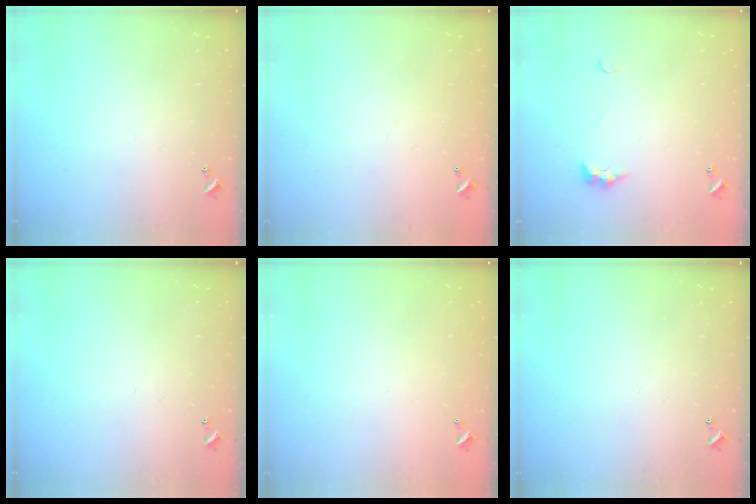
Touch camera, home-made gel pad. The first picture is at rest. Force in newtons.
{"total": 2.8, "press": 2.8, "slide": 0.1}
{"total": 2.2, "press": 2.1, "slide": 0.7}
{"total": 0.0}
{"total": 3.0, "press": 3.0, "slide": 0.1}
{"total": 0.0}